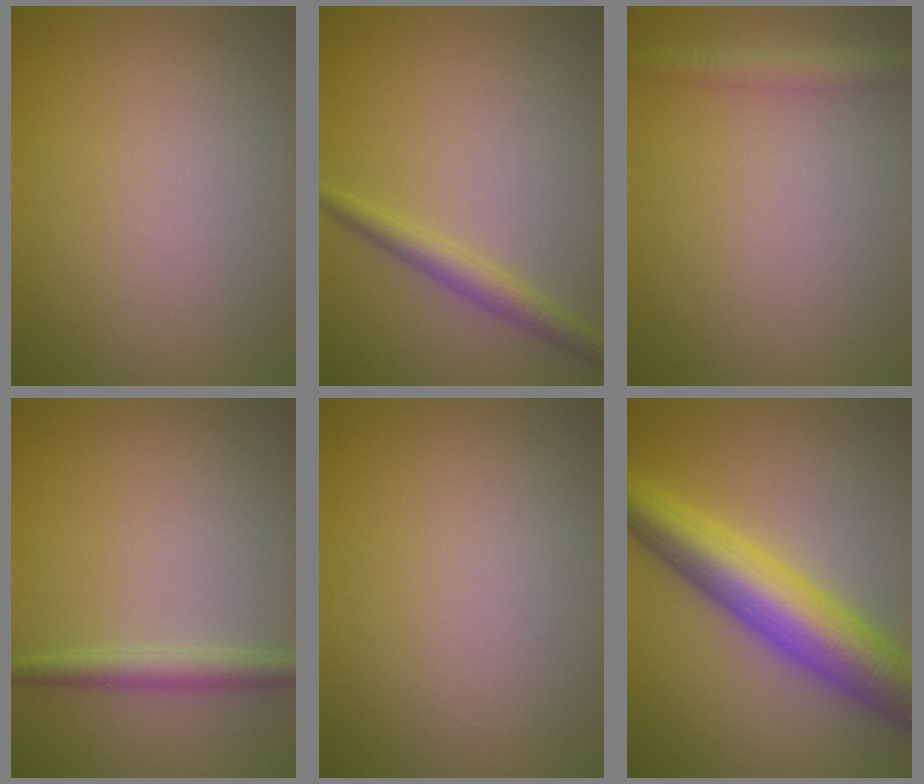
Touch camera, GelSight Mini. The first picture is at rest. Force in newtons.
{"total": 2.3, "press": 2.3, "slide": 0.1}
{"total": 2.4, "press": 2.4, "slide": 0.1}
{"total": 2.4, "press": 2.4, "slide": 0.1}
{"total": 0.0}
{"total": 9.3, "press": 9.3, "slide": 0.2}